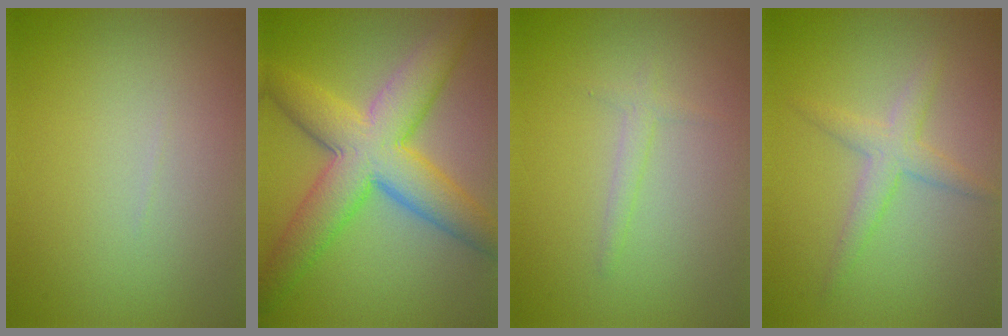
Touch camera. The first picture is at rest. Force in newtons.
{"total": 9.4, "press": 9.4, "slide": 0.1}
{"total": 1.1, "press": 1.1, "slide": 0.1}
{"total": 2.5, "press": 2.5, "slide": 0.0}